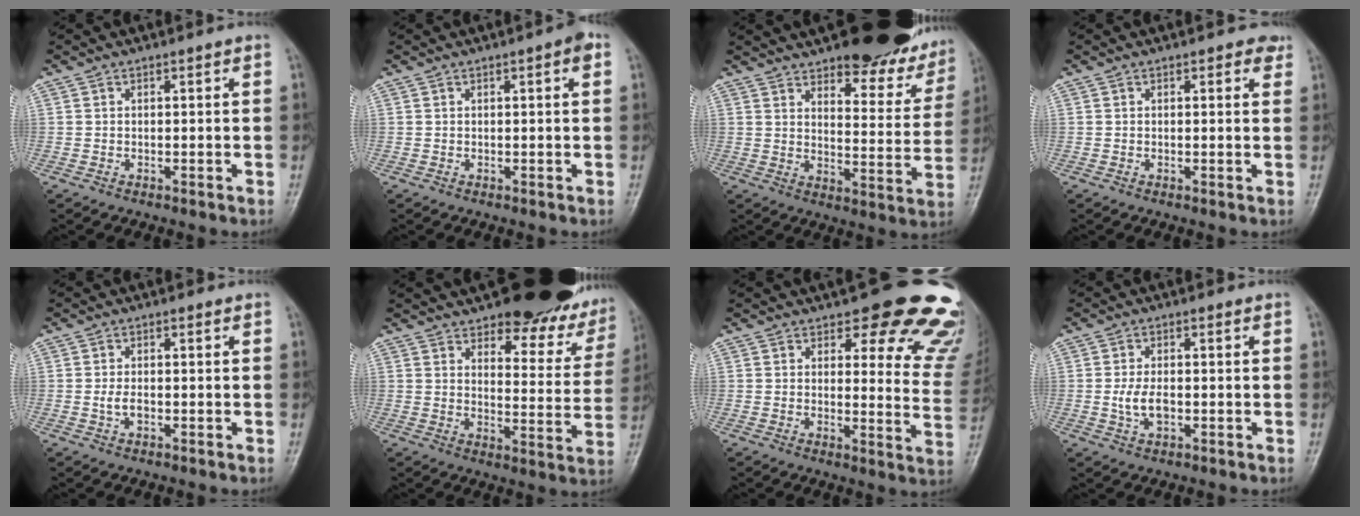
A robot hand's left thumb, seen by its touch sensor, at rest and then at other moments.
{"total": 2.0, "force": [0.7, 0.4, 1.8], "torque": [-0.025, 0.003, 0.006]}
{"total": 22.5, "force": [18.2, 7.9, 10.6], "torque": [-0.100, -0.088, 0.222]}
{"total": 2.0, "force": [1.2, 1.1, 1.2], "torque": [0.002, -0.003, 0.009]}
{"total": 2.1, "force": [-0.4, 1.2, 1.6], "torque": [-0.031, 0.000, -0.009]}
{"total": 21.1, "force": [16.9, 7.9, 9.8], "torque": [-0.079, -0.090, 0.199]}
{"total": 18.1, "force": [13.7, 6.4, 9.9], "torque": [-0.057, -0.084, 0.139]}
{"total": 4.2, "force": [-0.6, 2.3, 3.4], "torque": [-0.067, 0.000, -0.012]}